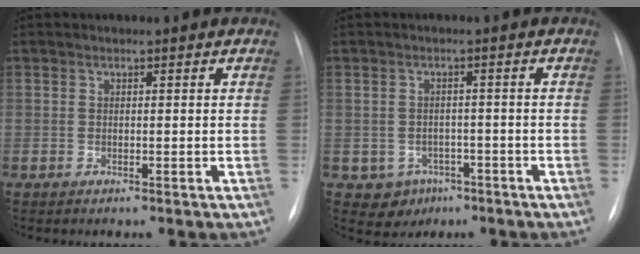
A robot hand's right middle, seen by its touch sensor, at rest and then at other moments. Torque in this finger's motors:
{"motor_torque": [0.25, -0.21, 0.02, -0.01]}